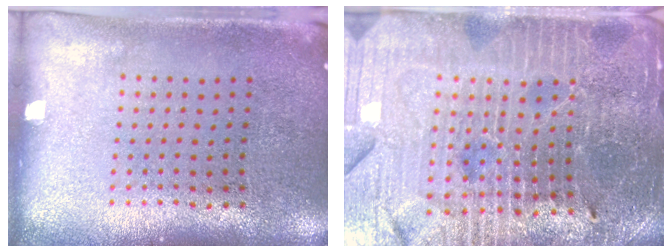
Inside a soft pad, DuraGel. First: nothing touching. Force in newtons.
{"total": 4.9, "press": 4.7, "slide": 1.5}